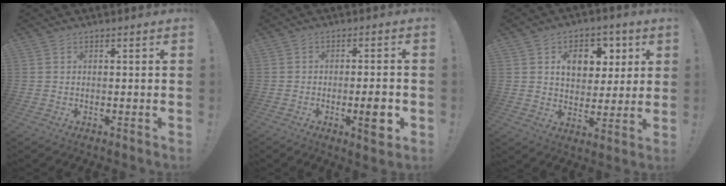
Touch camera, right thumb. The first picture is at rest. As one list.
[{"total": 6.7, "force": [-2.2, 1.3, 6.2], "torque": [-0.081, 0.002, -0.033]}, {"total": 10.6, "force": [4.2, 7.9, 5.7], "torque": [-0.068, -0.021, 0.075]}]